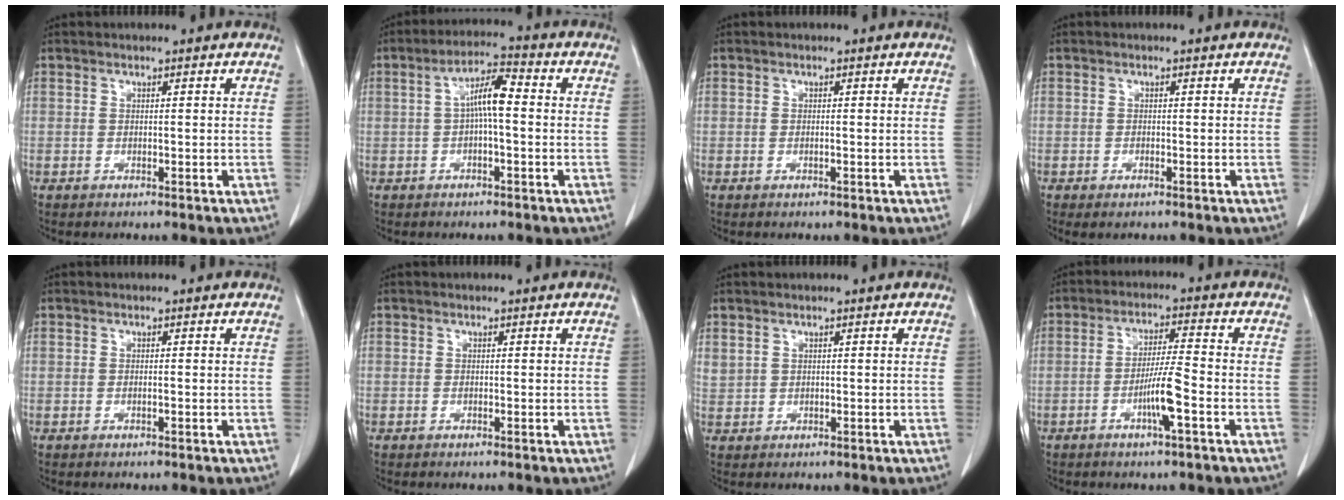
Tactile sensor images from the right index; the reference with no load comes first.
{"total": 6.0, "force": [0.1, 1.2, 5.8], "torque": [-0.109, 0.020, -0.003]}
{"total": 4.1, "force": [0.4, 3.9, 1.0], "torque": [-0.012, 0.009, 0.006]}
{"total": 1.3, "force": [-0.8, 0.4, 0.9], "torque": [-0.016, -0.002, -0.008]}
{"total": 0.0}
{"total": 0.0}
{"total": 1.9, "force": [1.2, 1.4, 0.5], "torque": [-0.010, 0.009, 0.030]}
{"total": 6.1, "force": [-2.3, -0.2, 5.6], "torque": [-0.109, -0.002, -0.044]}